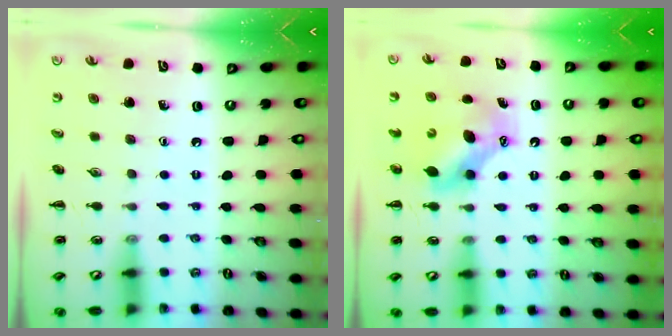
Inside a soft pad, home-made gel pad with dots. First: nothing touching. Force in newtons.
{"total": 7.5, "press": 7.4, "slide": 1.4}